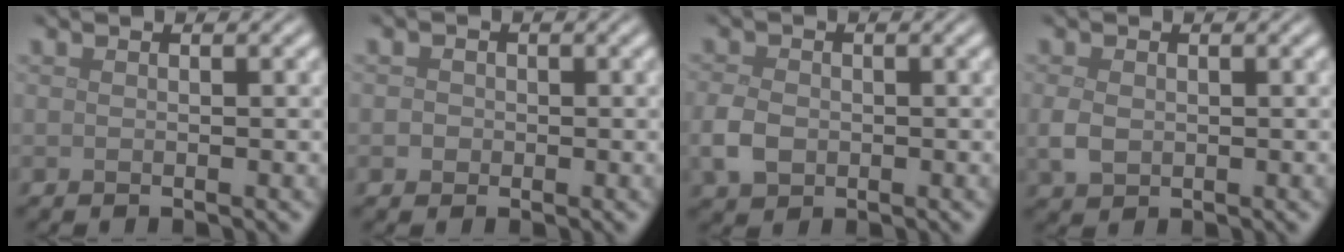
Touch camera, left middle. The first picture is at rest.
{"total": 1.3, "force": [0.1, 1.2, 0.4], "torque": [0.006, 0.001, -0.005]}
{"total": 3.0, "force": [-0.7, 2.3, 1.8], "torque": [-0.042, -0.003, -0.017]}
{"total": 2.0, "force": [-0.1, 1.6, 1.2], "torque": [-0.032, -0.004, -0.001]}